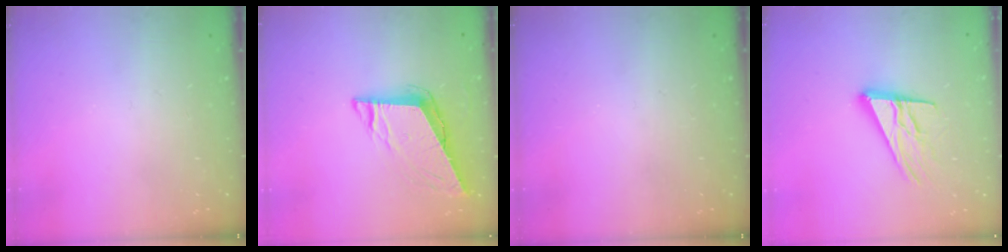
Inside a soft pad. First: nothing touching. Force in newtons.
{"total": 8.0, "press": 8.0, "slide": 0.8}
{"total": 0.0}
{"total": 14.9, "press": 14.6, "slide": 2.9}